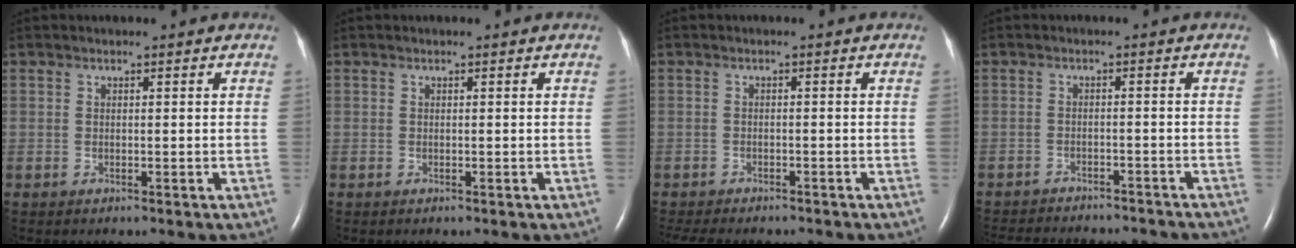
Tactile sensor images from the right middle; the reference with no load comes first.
{"total": 0.0}
{"total": 9.6, "force": [-8.1, 3.0, 4.0], "torque": [-0.068, -0.006, -0.104]}
{"total": 17.7, "force": [-15.9, 4.6, 6.5], "torque": [-0.155, -0.022, -0.196]}